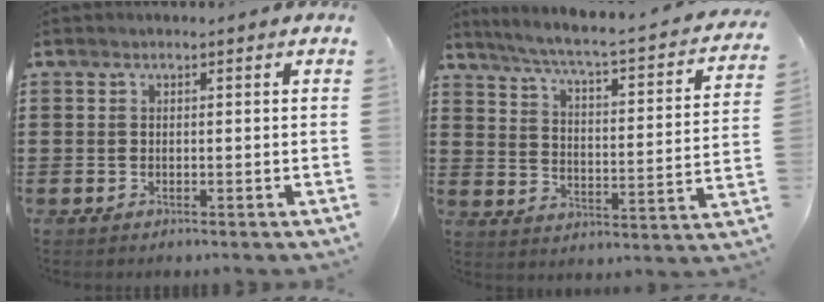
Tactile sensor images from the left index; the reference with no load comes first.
{"total": 4.1, "force": [3.5, -0.2, 2.2], "torque": [-0.063, -0.033, 0.046]}